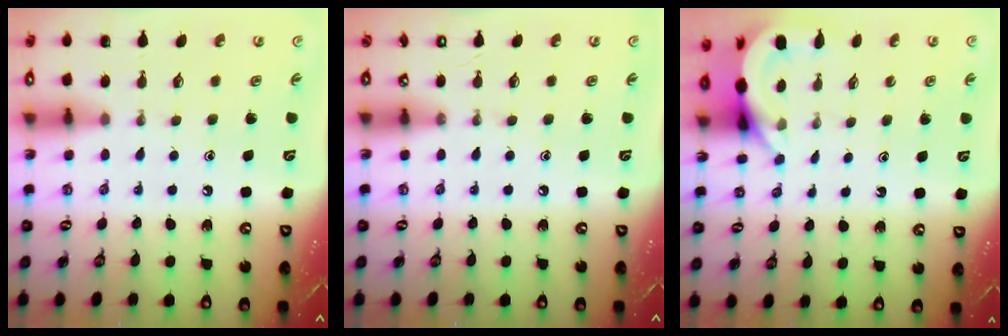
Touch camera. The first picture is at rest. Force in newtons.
{"total": 0.0}
{"total": 4.8, "press": 4.8, "slide": 0.2}